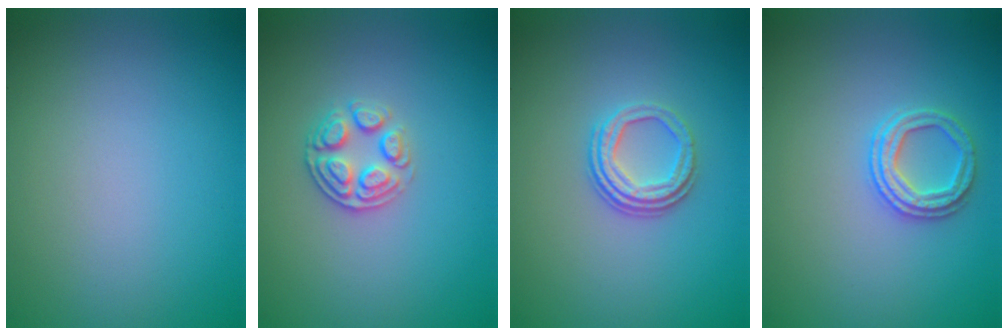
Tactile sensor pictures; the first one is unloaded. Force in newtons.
{"total": 2.6, "press": 2.4, "slide": 1.1}
{"total": 3.0, "press": 2.3, "slide": 2.0}
{"total": 2.5, "press": 2.4, "slide": 0.6}